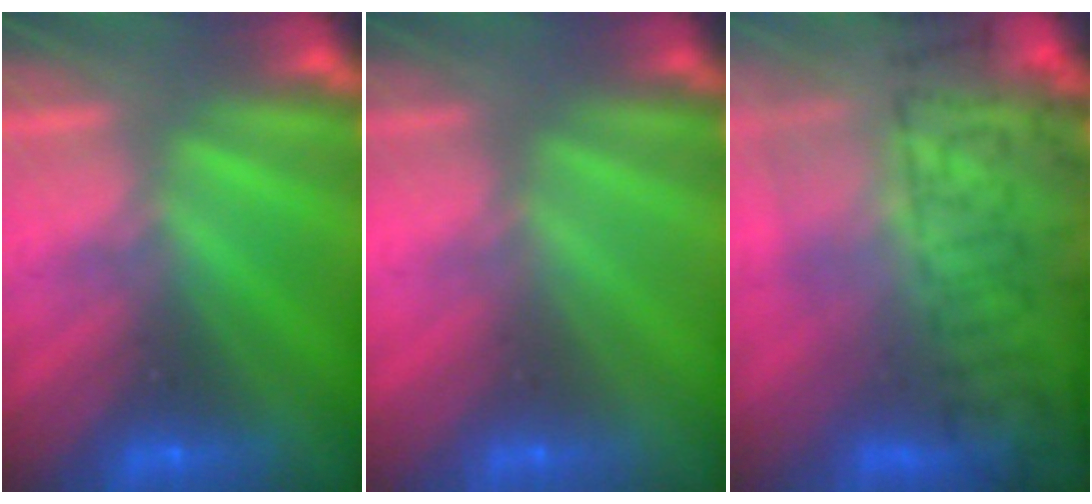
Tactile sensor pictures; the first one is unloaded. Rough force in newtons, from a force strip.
{"total": 2.9}
{"total": 8.8}